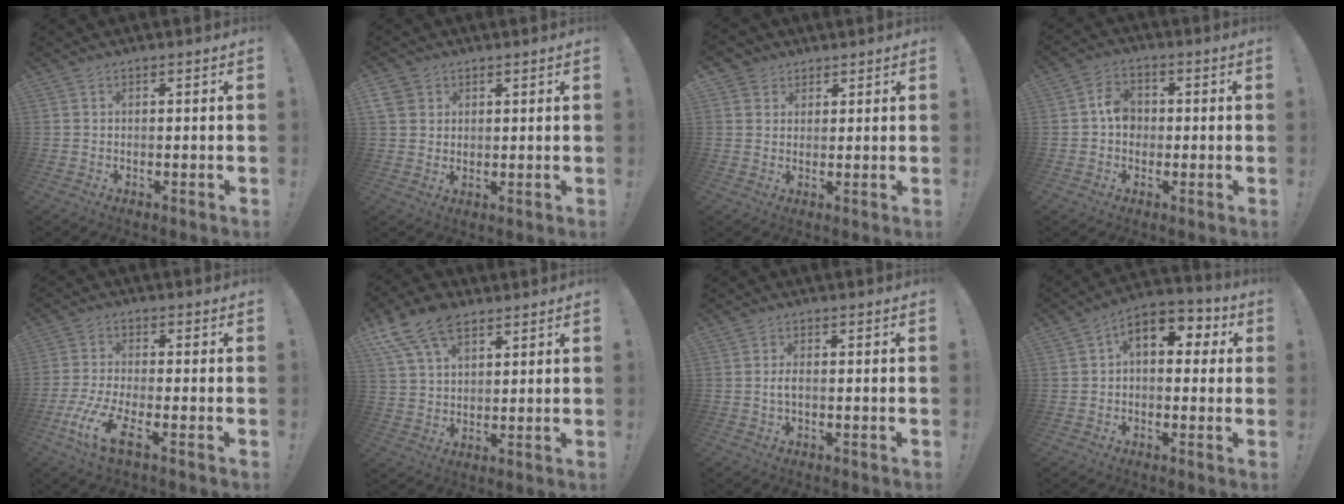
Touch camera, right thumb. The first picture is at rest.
{"total": 4.1, "force": [2.3, 3.2, 1.1], "torque": [-0.020, -0.009, 0.045]}
{"total": 4.1, "force": [2.3, 3.4, 0.3], "torque": [-0.004, -0.009, 0.045]}
{"total": 6.7, "force": [-0.4, 5.5, 3.8], "torque": [-0.051, 0.015, -0.006]}
{"total": 9.9, "force": [-4.3, 3.2, 8.4], "torque": [-0.180, -0.002, -0.078]}
{"total": 13.3, "force": [8.1, 7.7, 7.1], "torque": [-0.123, -0.034, 0.156]}
{"total": 2.2, "force": [-0.6, 0.8, 2.0], "torque": [-0.043, 0.003, -0.013]}
{"total": 8.9, "force": [3.0, 5.8, 6.0], "torque": [-0.082, -0.006, 0.057]}